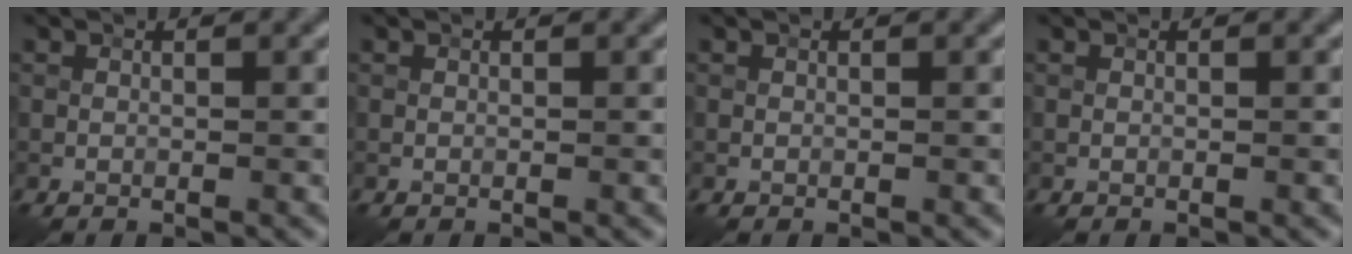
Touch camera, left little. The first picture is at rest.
{"total": 0.0}
{"total": 0.0}
{"total": 0.0}